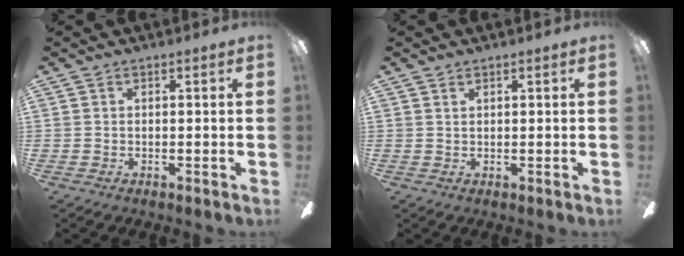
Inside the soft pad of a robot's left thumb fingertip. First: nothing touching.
{"total": 0.8, "force": [0.7, 0.4, 0.3], "torque": [-0.007, 0.002, 0.013]}